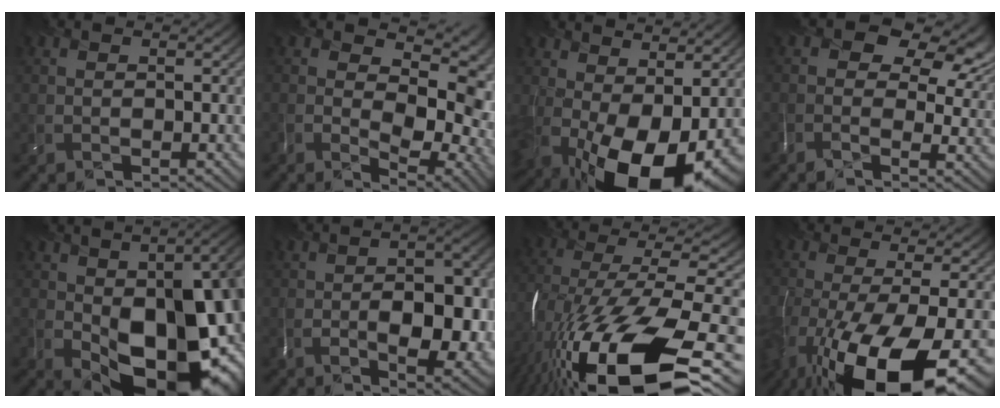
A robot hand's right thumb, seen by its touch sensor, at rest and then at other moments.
{"total": 9.9, "force": [-0.4, 6.2, 7.7], "torque": [-0.113, -0.024, 0.018]}
{"total": 16.2, "force": [-1.6, 9.5, 13.1], "torque": [-0.204, -0.050, 0.028]}
{"total": 10.4, "force": [2.9, 6.7, 7.5], "torque": [-0.118, 0.004, 0.054]}
{"total": 19.0, "force": [-4.7, 10.4, 15.2], "torque": [-0.183, -0.047, -0.025]}
{"total": 8.0, "force": [-2.3, 3.1, 7.0], "torque": [-0.103, -0.014, -0.026]}
{"total": 18.2, "force": [-8.6, 6.4, 14.7], "torque": [-0.299, -0.024, -0.147]}
{"total": 17.7, "force": [-8.9, 5.6, 14.1], "torque": [-0.278, -0.047, -0.133]}